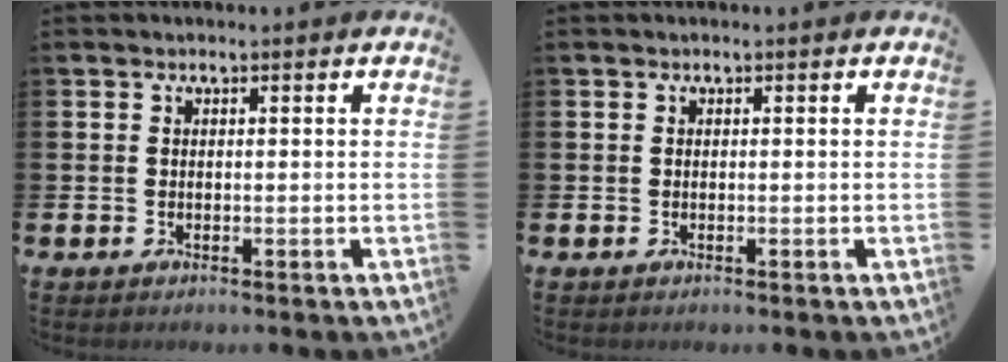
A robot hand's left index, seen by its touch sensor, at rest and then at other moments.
{"total": 0.0}